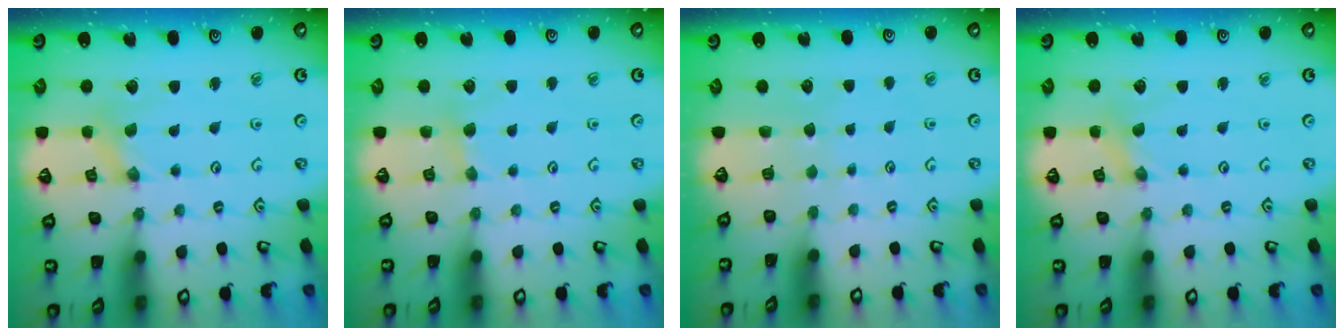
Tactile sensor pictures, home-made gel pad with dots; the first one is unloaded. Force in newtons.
{"total": 3.8, "press": 3.7, "slide": 0.6}
{"total": 0.0}
{"total": 0.0}